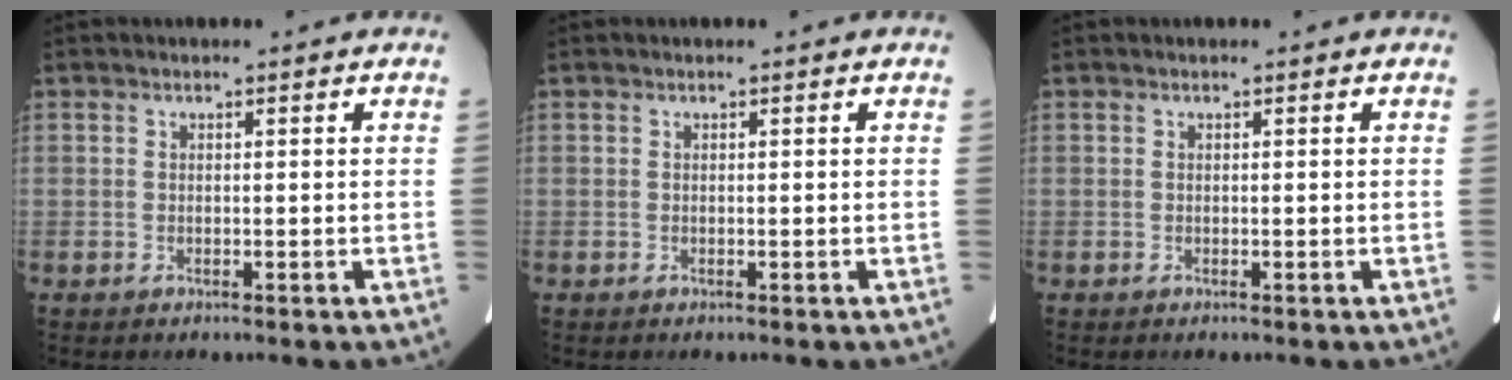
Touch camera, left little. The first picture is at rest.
{"total": 0.0}
{"total": 0.0}